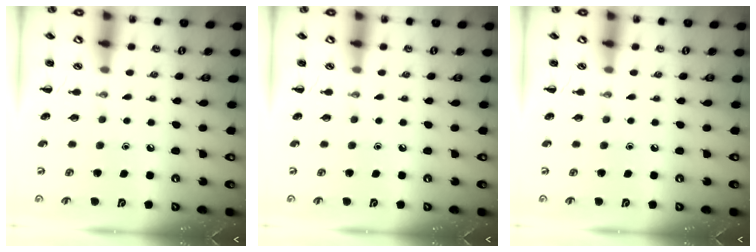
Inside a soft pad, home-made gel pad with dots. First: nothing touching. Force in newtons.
{"total": 0.0}
{"total": 0.0}